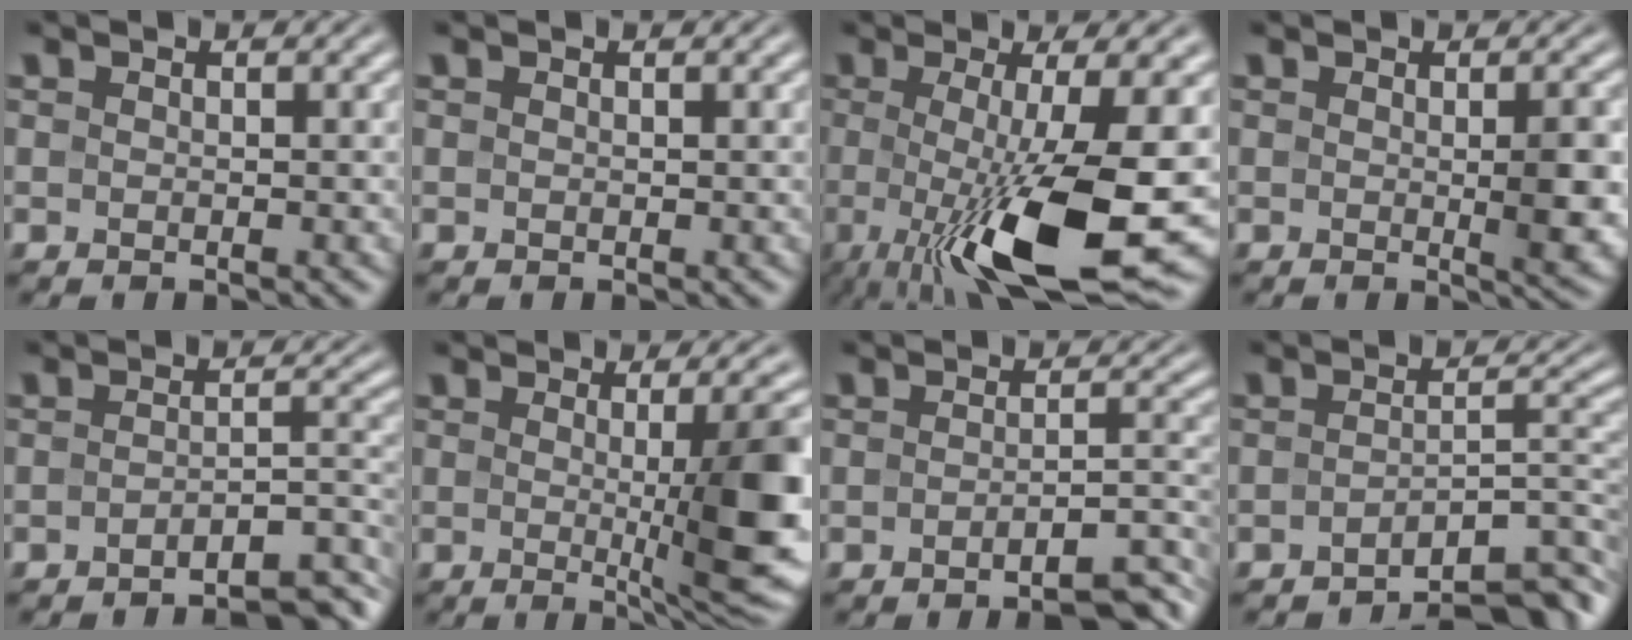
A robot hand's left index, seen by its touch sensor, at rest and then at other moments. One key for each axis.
{"total": 0.0}
{"total": 11.9, "fx": -2.2, "fy": 2.9, "fz": 11.3, "tx": -0.178, "ty": -0.027, "tz": -0.030}
{"total": 3.3, "fx": -0.1, "fy": 0.6, "fz": 3.2, "tx": -0.041, "ty": -0.002, "tz": 0.001}
{"total": 6.3, "fx": -5.2, "fy": 1.1, "fz": 3.4, "tx": -0.031, "ty": 0.012, "tz": -0.074}
{"total": 10.4, "fx": -0.4, "fy": 2.6, "fz": 10.0, "tx": -0.107, "ty": -0.005, "tz": -0.004}
{"total": 5.1, "fx": -3.3, "fy": 1.0, "fz": 3.7, "tx": -0.041, "ty": 0.008, "tz": -0.051}
{"total": 6.6, "fx": -5.2, "fy": 1.5, "fz": 3.8, "tx": -0.038, "ty": 0.008, "tz": -0.078}